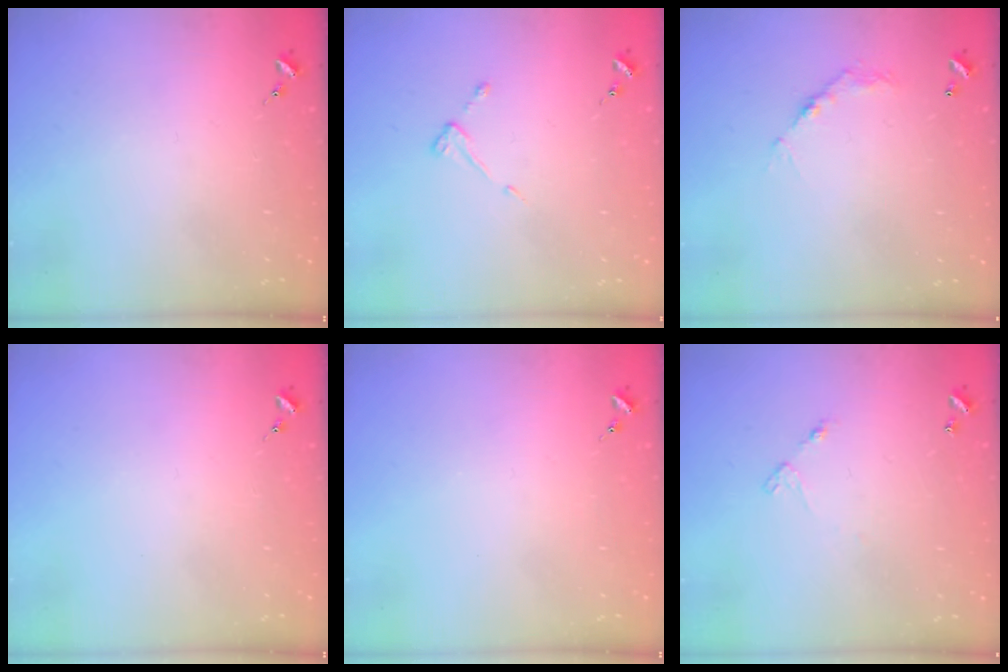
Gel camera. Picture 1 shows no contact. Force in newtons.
{"total": 3.8, "press": 3.8, "slide": 0.4}
{"total": 6.3, "press": 6.3, "slide": 0.4}
{"total": 0.0}
{"total": 0.0}
{"total": 4.9, "press": 4.8, "slide": 0.3}